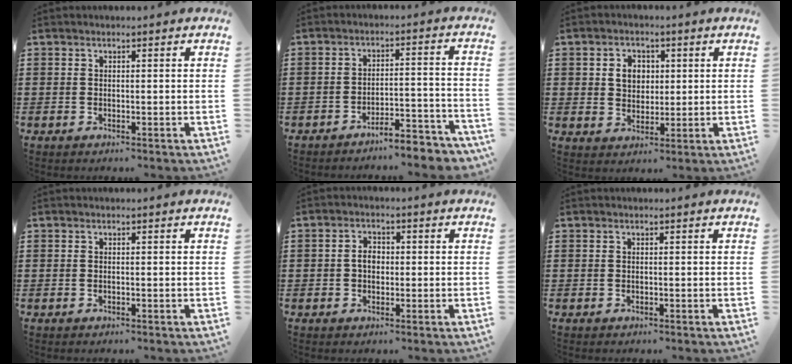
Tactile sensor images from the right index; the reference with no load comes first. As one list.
[{"total": 5.1, "force": [-4.9, 0.0, 1.5], "torque": [-0.026, -0.001, -0.098]}, {"total": 3.9, "force": [0.7, 3.1, 2.2], "torque": [-0.054, 0.012, 0.010]}, {"total": 0.0}, {"total": 2.4, "force": [-0.2, 1.5, 1.9], "torque": [-0.036, 0.005, -0.005]}, {"total": 0.0}]